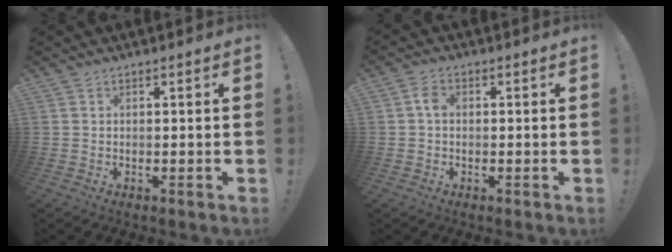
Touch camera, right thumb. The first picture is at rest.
{"total": 3.5, "force": [-0.1, 2.6, 2.2], "torque": [-0.041, 0.012, -0.003]}